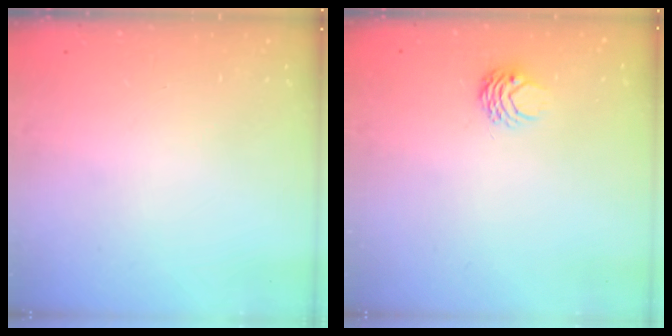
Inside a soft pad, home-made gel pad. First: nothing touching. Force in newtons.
{"total": 3.5, "press": 3.4, "slide": 0.4}